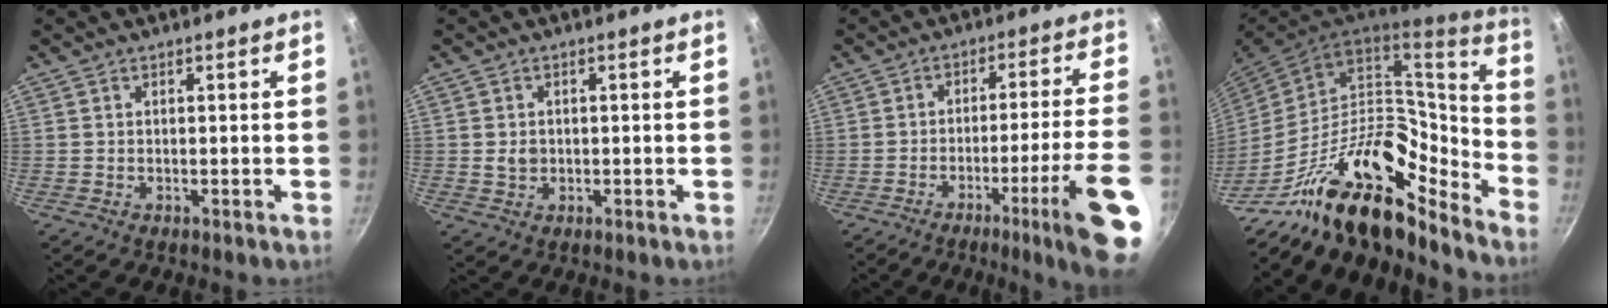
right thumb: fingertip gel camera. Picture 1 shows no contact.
{"total": 2.1, "force": [0.1, 1.9, 0.9], "torque": [-0.009, -0.002, 0.002]}
{"total": 16.2, "force": [-7.9, 0.6, 14.1], "torque": [-0.190, 0.036, -0.108]}
{"total": 25.2, "force": [-14.7, 12.6, 16.2], "torque": [-0.206, 0.084, -0.270]}